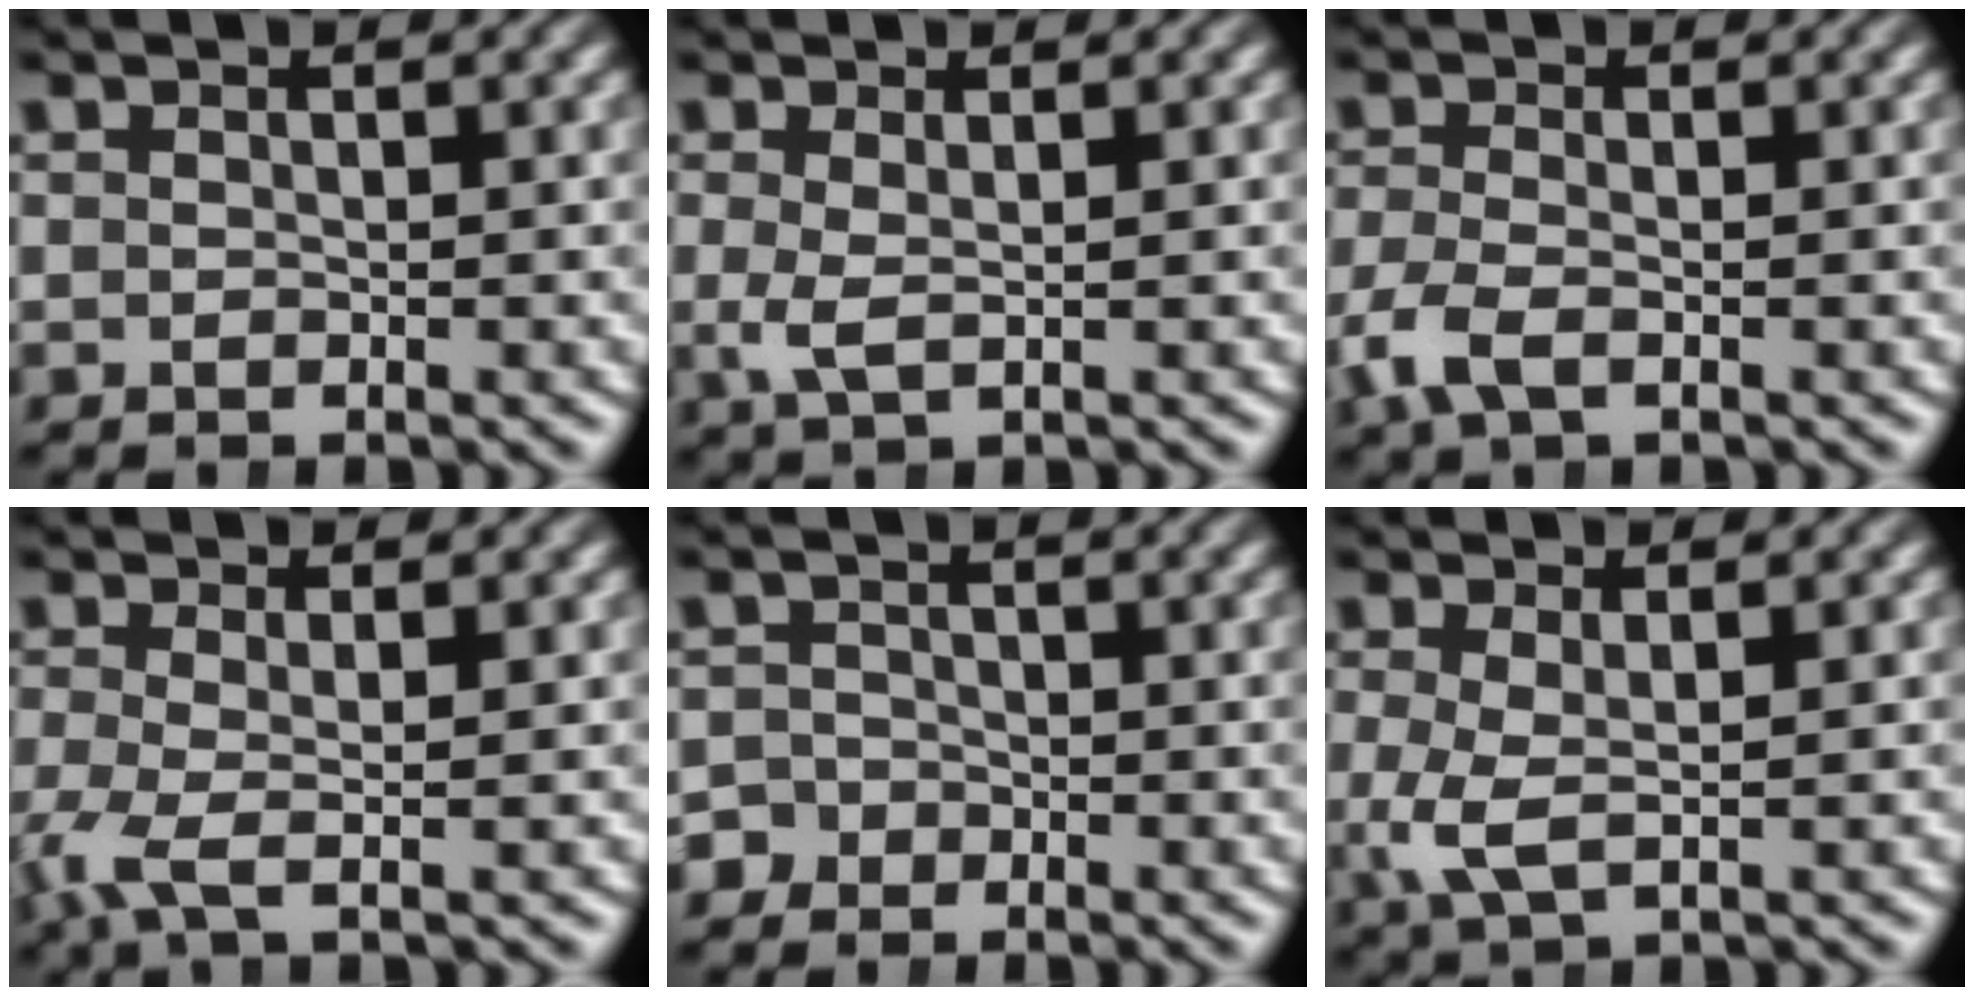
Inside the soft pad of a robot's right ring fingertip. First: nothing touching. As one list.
[{"total": 1.8, "force": [-0.2, 0.5, 1.7], "torque": [-0.046, -0.020, 0.008]}, {"total": 3.0, "force": [-1.6, 1.4, 2.0], "torque": [-0.059, -0.017, -0.021]}, {"total": 2.6, "force": [-0.9, 0.7, 2.3], "torque": [-0.075, -0.026, -0.006]}, {"total": 3.2, "force": [-2.1, 2.4, 0.0], "torque": [-0.003, -0.012, -0.037]}, {"total": 3.1, "force": [-0.5, 1.4, 2.7], "torque": [-0.074, -0.025, 0.005]}]